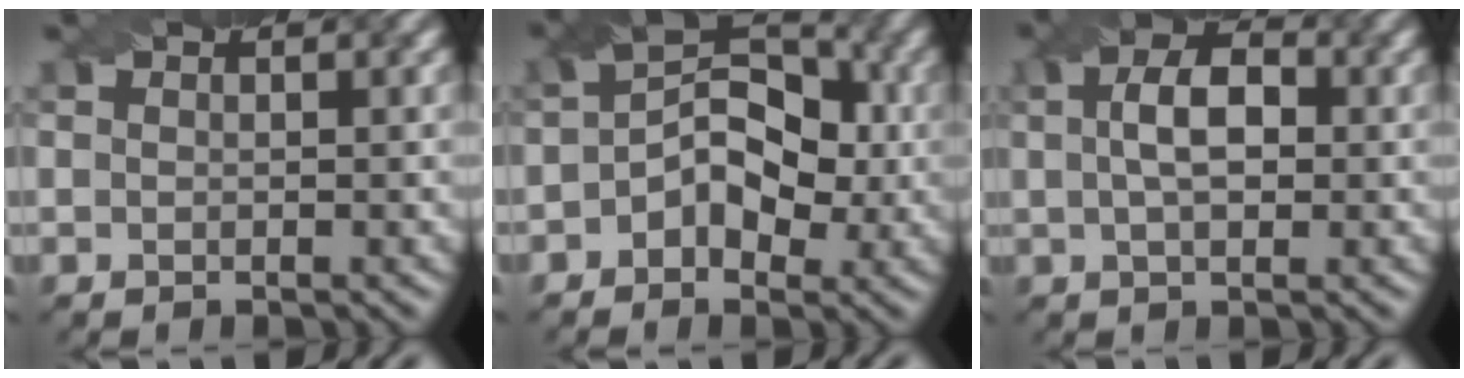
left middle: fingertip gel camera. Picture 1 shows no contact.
{"total": 6.2, "force": [-0.6, 4.1, 4.6], "torque": [-0.058, 0.013, -0.018]}
{"total": 4.6, "force": [0.7, 2.4, 3.8], "torque": [-0.067, 0.008, 0.007]}